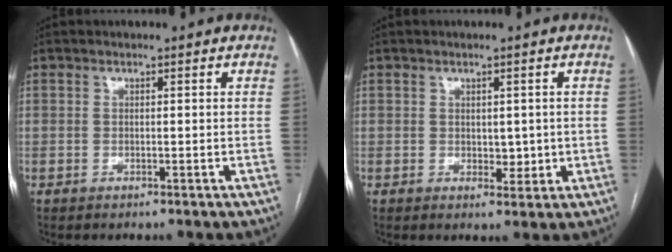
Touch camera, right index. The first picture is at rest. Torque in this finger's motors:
{"motor_torque": [0.79, 0.83, 0.00, 0.03]}